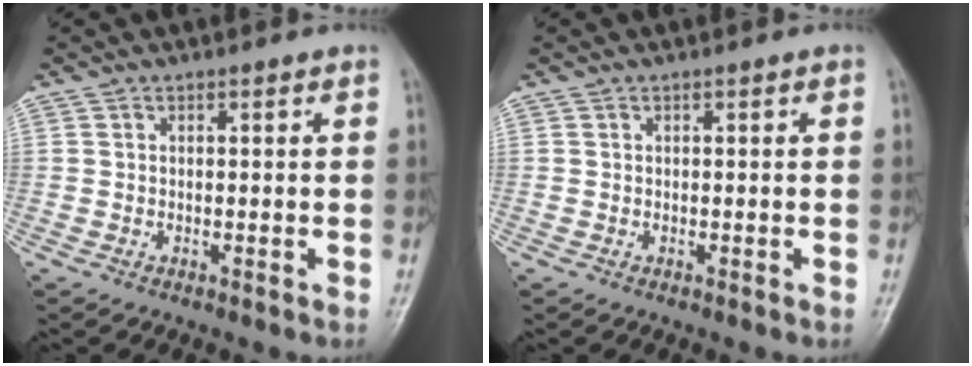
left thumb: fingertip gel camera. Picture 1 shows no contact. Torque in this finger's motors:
{"motor_torque": [0.00, 0.00, 0.00, 0.00, 0.00]}